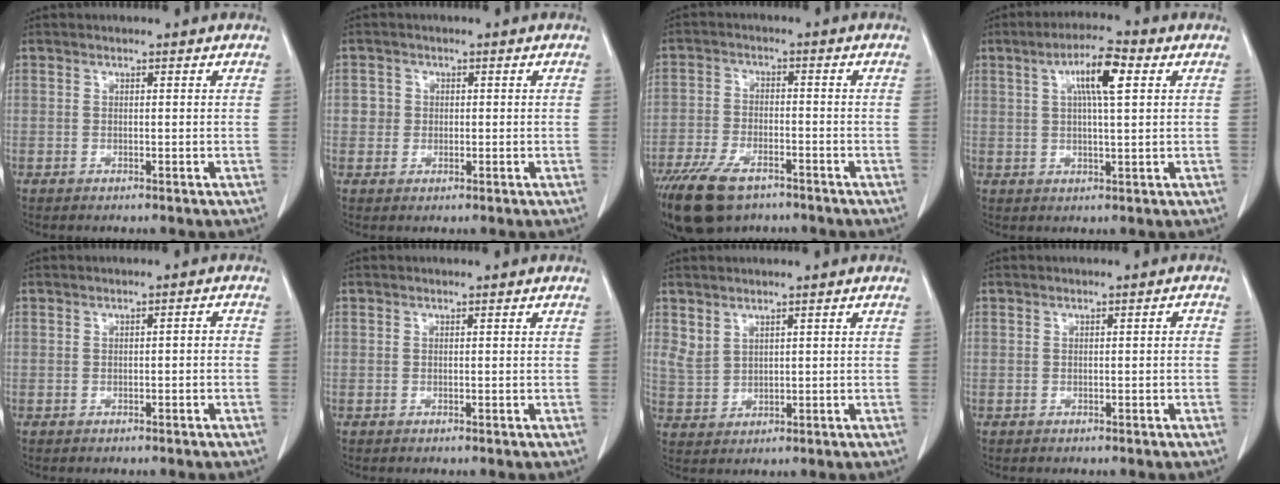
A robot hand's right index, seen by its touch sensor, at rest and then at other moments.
{"total": 2.3, "force": [0.0, 2.3, 0.4], "torque": [0.004, 0.008, -0.004]}
{"total": 10.8, "force": [-7.5, 4.6, 6.2], "torque": [-0.120, -0.014, -0.133]}
{"total": 7.6, "force": [2.6, 1.1, 7.1], "torque": [-0.127, 0.012, 0.042]}
{"total": 1.3, "force": [-0.5, 0.4, 1.2], "torque": [-0.015, 0.006, -0.008]}
{"total": 0.0}
{"total": 2.8, "force": [1.9, 1.8, 1.1], "torque": [-0.025, 0.002, 0.049]}
{"total": 1.2, "force": [-0.4, 0.4, 1.1], "torque": [-0.012, 0.007, -0.005]}